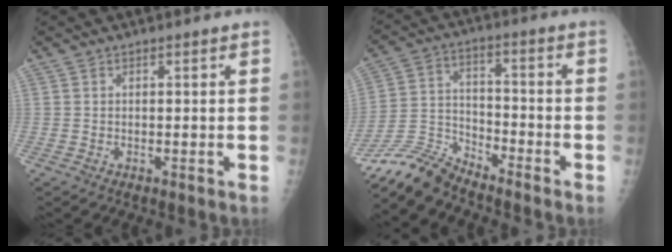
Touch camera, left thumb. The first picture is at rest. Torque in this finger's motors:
{"motor_torque": [-1.32, 1.41, -0.44, 0.53, -0.03]}